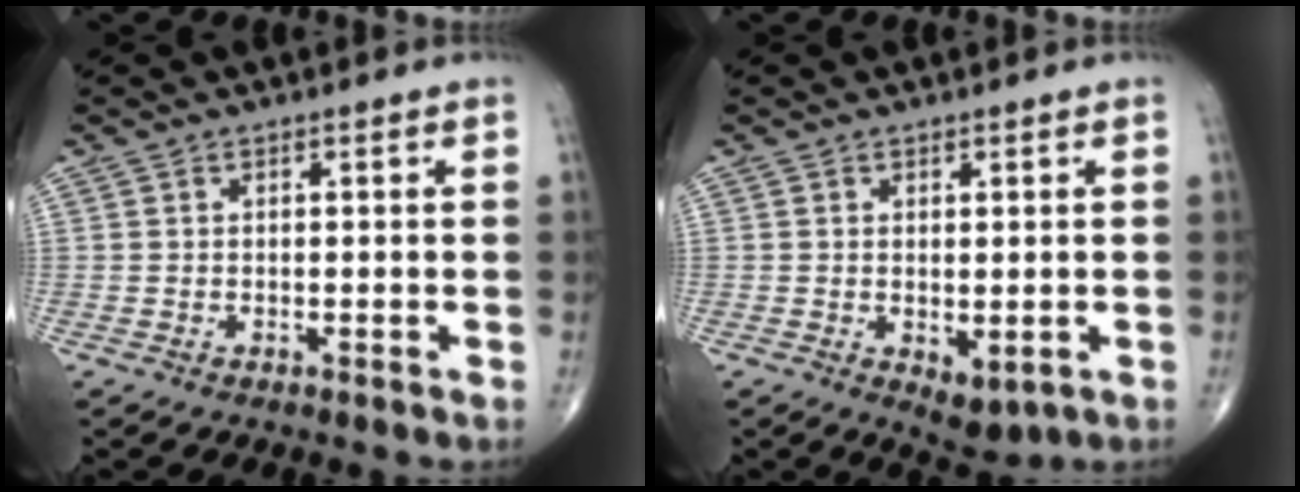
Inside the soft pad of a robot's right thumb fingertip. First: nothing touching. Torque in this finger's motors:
{"motor_torque": [-0.26, 0.68, -0.03, -0.13, 0.10]}